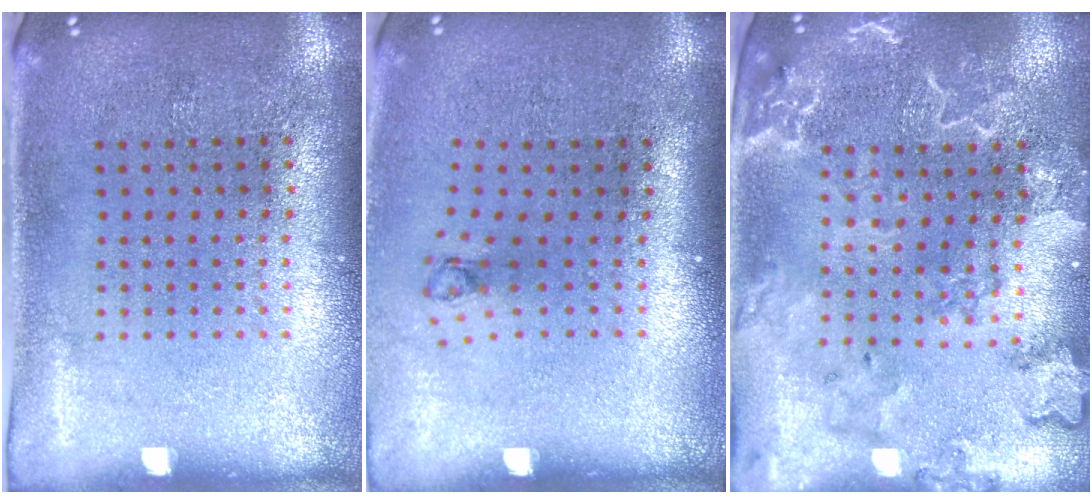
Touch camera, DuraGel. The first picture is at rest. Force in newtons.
{"total": 0.7, "press": 0.3, "slide": 0.6}
{"total": 2.7, "press": 2.5, "slide": 1.0}